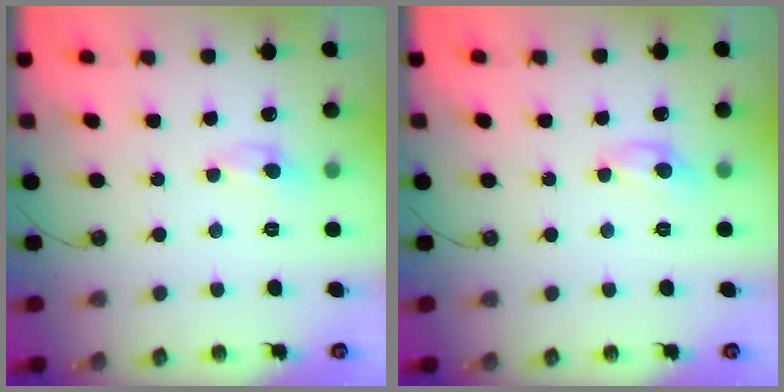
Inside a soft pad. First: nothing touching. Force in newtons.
{"total": 4.2, "press": 4.2, "slide": 0.3}